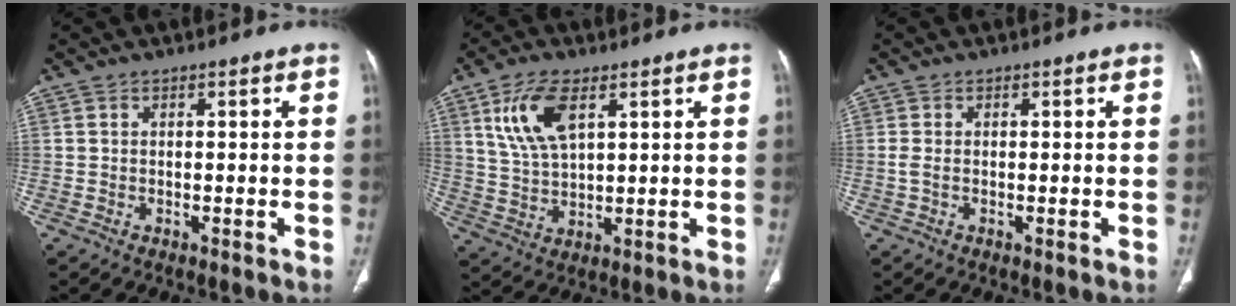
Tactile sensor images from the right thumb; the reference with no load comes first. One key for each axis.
{"total": 9.7, "fx": 4.3, "fy": 4.6, "fz": 7.4, "tx": -0.146, "ty": -0.011, "tz": 0.090}
{"total": 1.4, "fx": -0.2, "fy": 0.5, "fz": 1.3, "tx": -0.036, "ty": -0.005, "tz": -0.005}